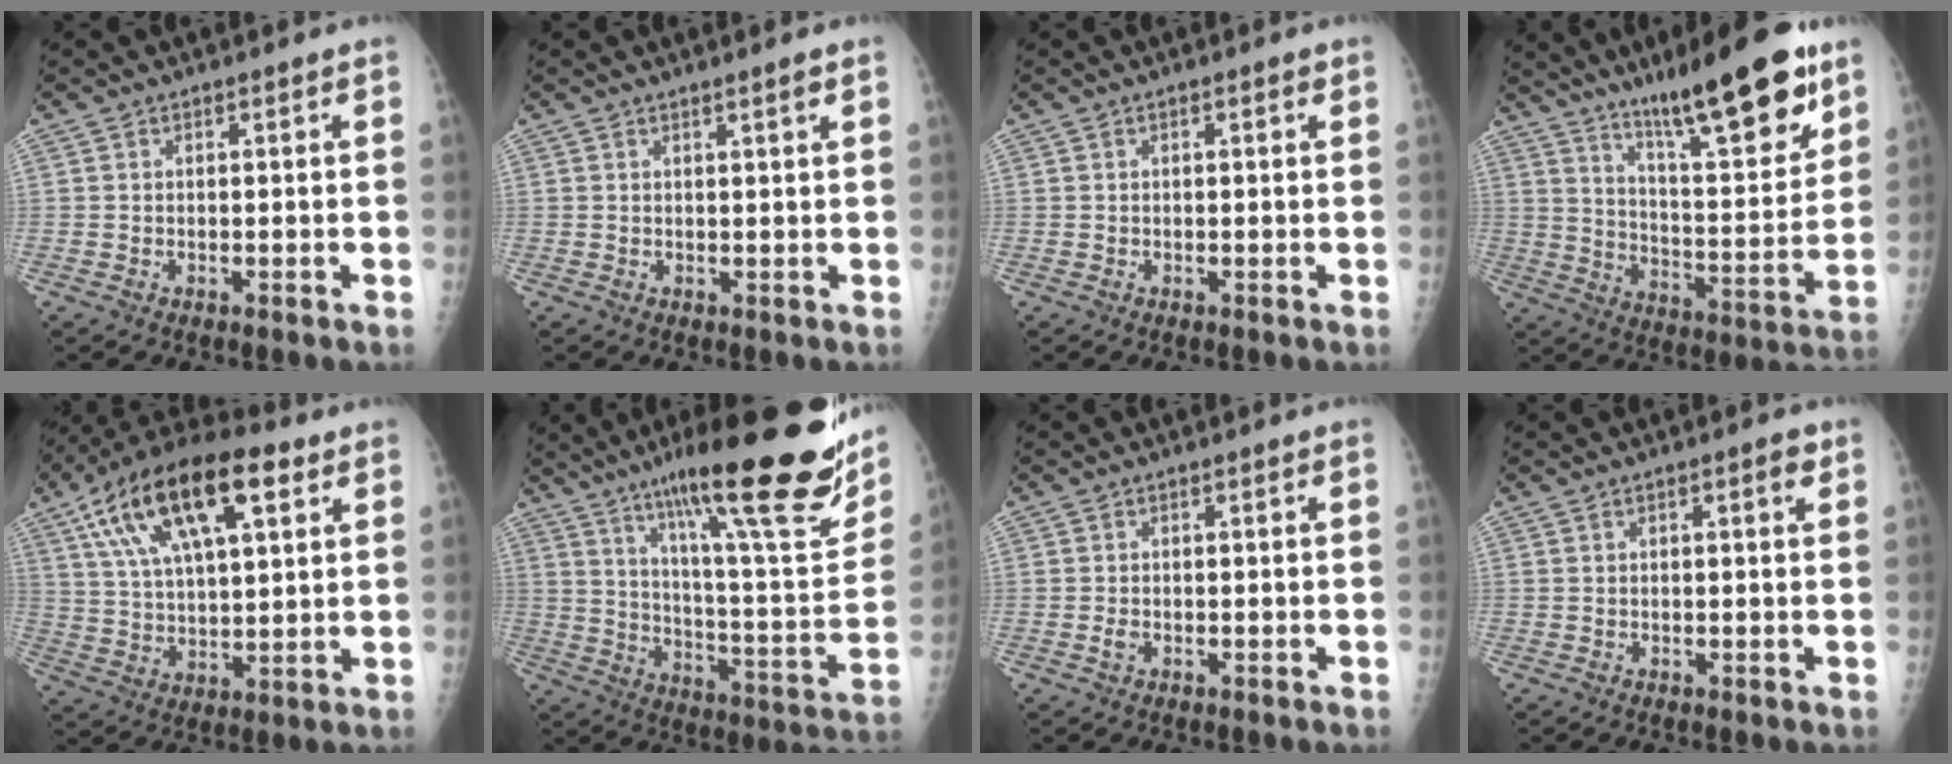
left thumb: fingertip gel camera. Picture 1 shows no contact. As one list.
[{"total": 1.3, "force": [0.8, -0.1, 1.1], "torque": [-0.016, -0.004, 0.013]}, {"total": 0.9, "force": [0.3, 0.3, 0.8], "torque": [-0.010, 0.003, 0.002]}, {"total": 21.3, "force": [14.0, 4.5, 15.5], "torque": [-0.207, -0.070, 0.225]}, {"total": 21.7, "force": [9.9, 9.1, 17.0], "torque": [-0.292, 0.002, 0.174]}, {"total": 30.2, "force": [19.1, 5.2, 22.8], "torque": [-0.319, -0.059, 0.289]}, {"total": 1.1, "force": [-0.5, 0.7, 0.7], "torque": [-0.014, 0.002, -0.010]}, {"total": 2.1, "force": [0.8, 0.7, 1.9], "torque": [-0.023, 0.002, 0.008]}]